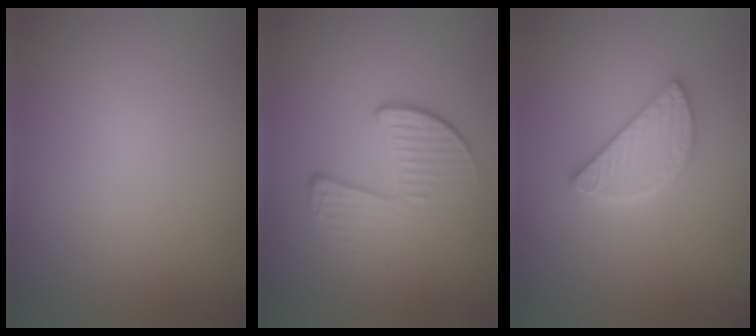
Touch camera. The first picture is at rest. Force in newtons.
{"total": 4.1, "press": 2.7, "slide": 3.2}
{"total": 4.2, "press": 3.4, "slide": 2.4}